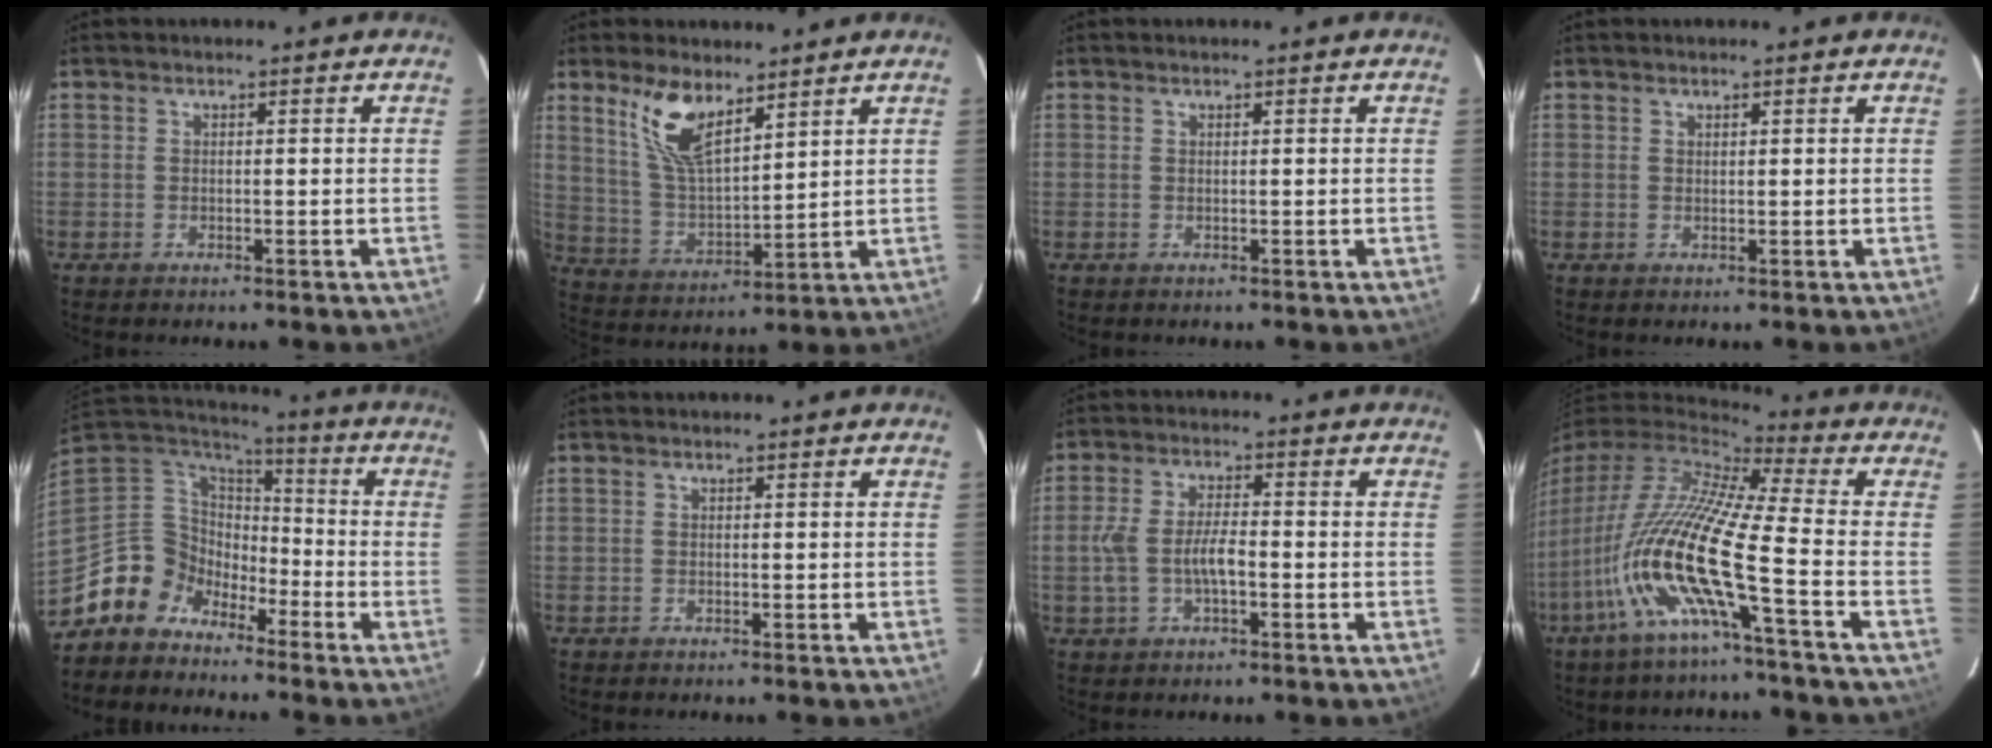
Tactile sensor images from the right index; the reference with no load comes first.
{"total": 10.8, "force": [7.0, 3.8, 7.3], "torque": [-0.146, 0.003, 0.146]}
{"total": 0.0}
{"total": 0.5, "force": [0.5, 0.1, 0.2], "torque": [-0.004, 0.001, 0.009]}
{"total": 10.9, "force": [-7.3, 7.9, 1.2], "torque": [-0.054, 0.038, -0.146]}
{"total": 0.0}
{"total": 6.5, "force": [-1.7, 2.6, 5.7], "torque": [-0.123, 0.007, -0.028]}
{"total": 17.4, "force": [-7.0, 0.7, 15.9], "torque": [-0.297, -0.029, -0.144]}